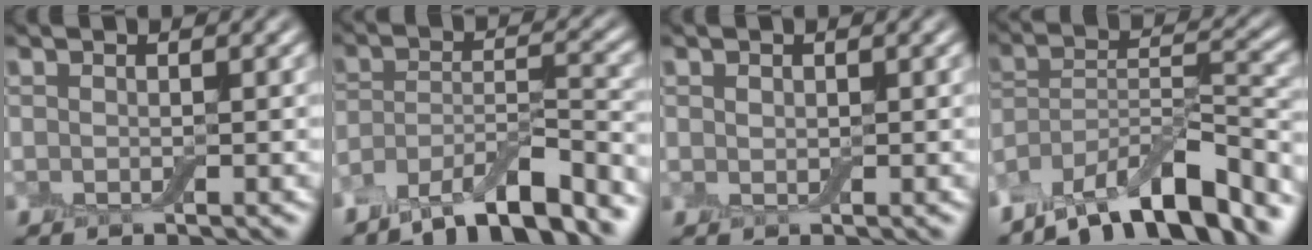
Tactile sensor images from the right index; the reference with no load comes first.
{"total": 8.2, "force": [-6.8, 1.8, 4.1], "torque": [-0.068, 0.003, -0.122]}
{"total": 0.5, "force": [0.3, 0.5, 0.1], "torque": [0.003, 0.002, 0.005]}
{"total": 10.8, "force": [-8.4, 3.0, 6.0], "torque": [-0.091, 0.019, -0.154]}